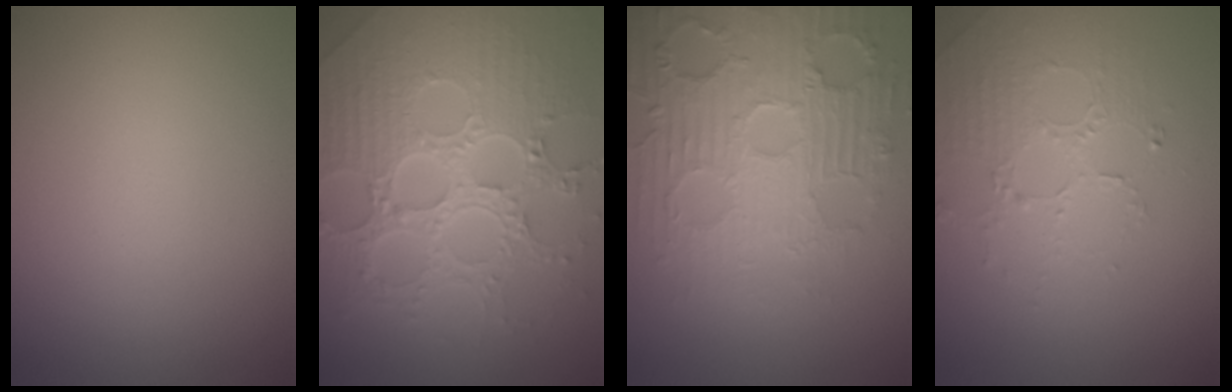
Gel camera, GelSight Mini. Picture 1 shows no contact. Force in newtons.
{"total": 8.3, "press": 6.0, "slide": 5.6}
{"total": 6.2, "press": 5.5, "slide": 2.8}
{"total": 1.9, "press": 1.5, "slide": 1.1}